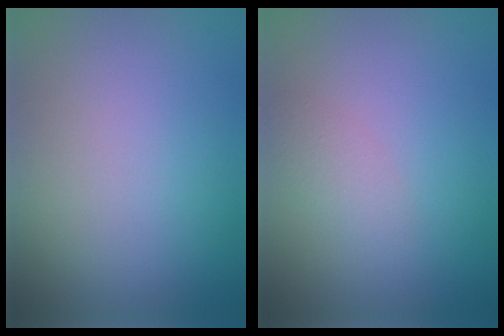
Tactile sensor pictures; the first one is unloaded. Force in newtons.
{"total": 1.5, "press": 1.5, "slide": 0.0}